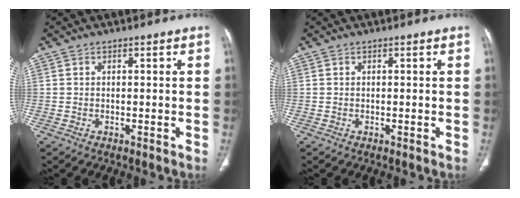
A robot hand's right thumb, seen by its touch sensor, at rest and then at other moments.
{"total": 0.0}